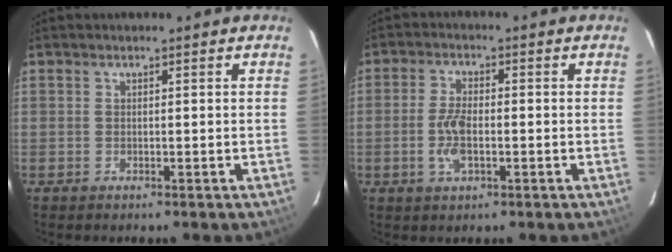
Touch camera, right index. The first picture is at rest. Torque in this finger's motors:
{"motor_torque": [0.37, -0.16, 0.34, 0.11]}